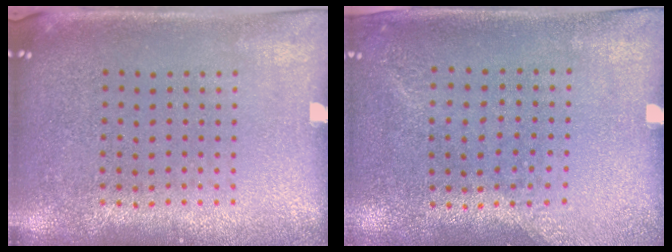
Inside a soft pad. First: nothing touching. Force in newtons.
{"total": 1.3, "press": 1.0, "slide": 0.7}